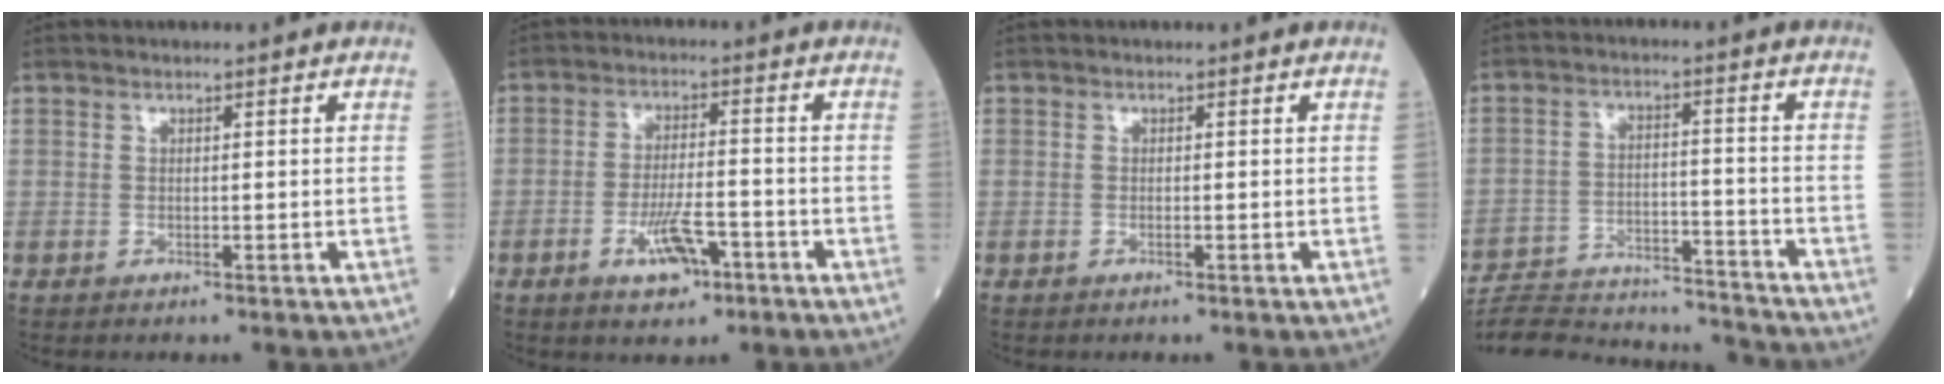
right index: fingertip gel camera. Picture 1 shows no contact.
{"total": 6.3, "force": [-3.2, 2.0, 5.0], "torque": [-0.094, -0.002, -0.049]}
{"total": 0.0}
{"total": 19.1, "force": [-18.5, 1.6, 4.2], "torque": [-0.096, -0.001, -0.270]}